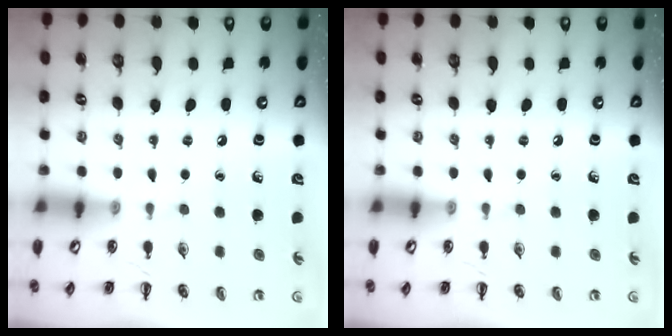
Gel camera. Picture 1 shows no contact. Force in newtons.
{"total": 0.0}